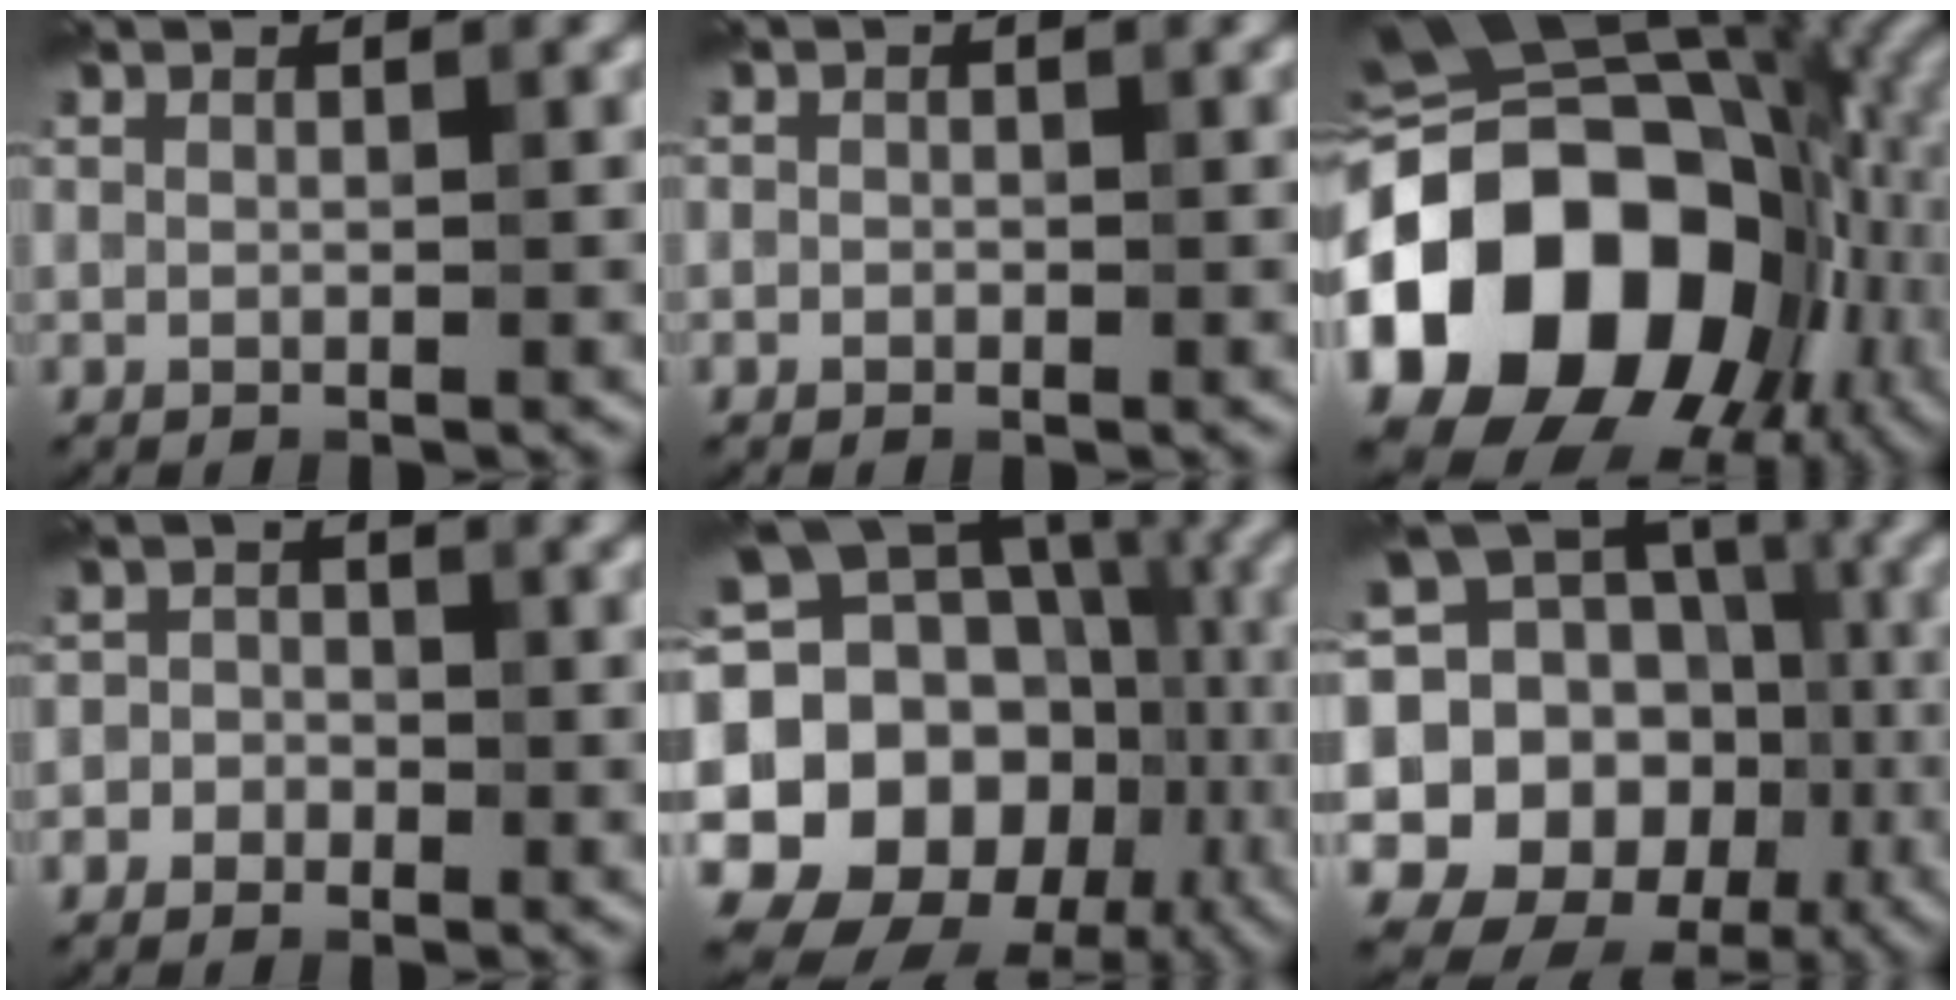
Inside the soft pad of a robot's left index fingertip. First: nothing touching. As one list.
[{"total": 0.7, "force": [-0.3, 0.6, 0.0], "torque": [0.005, -0.004, -0.007]}, {"total": 18.3, "force": [-3.4, 13.8, 11.4], "torque": [-0.198, 0.010, -0.069]}, {"total": 2.0, "force": [-0.9, 1.8, 0.3], "torque": [0.024, 0.003, -0.031]}, {"total": 22.1, "force": [-3.5, 19.0, 10.8], "torque": [-0.168, 0.020, -0.083]}, {"total": 19.9, "force": [-0.7, 17.7, 9.1], "torque": [-0.188, 0.022, -0.015]}]